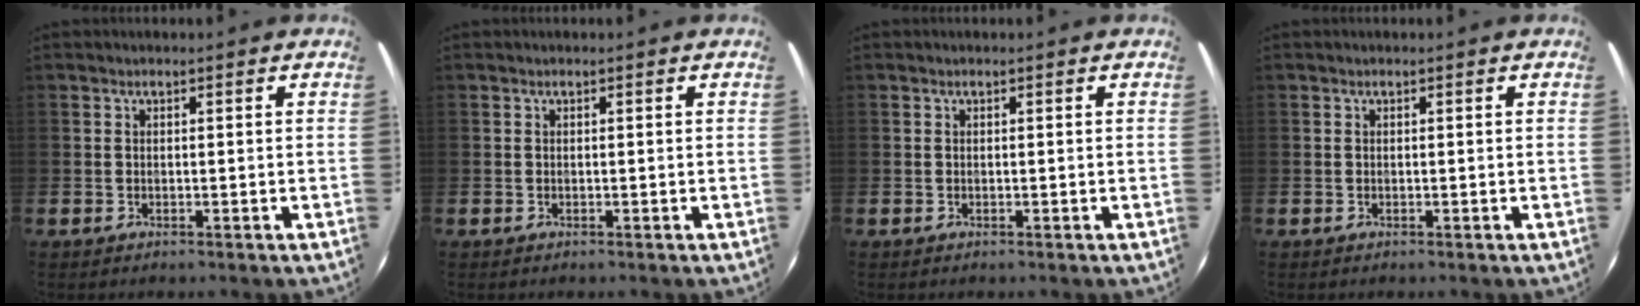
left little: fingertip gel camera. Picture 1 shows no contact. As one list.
[{"total": 0.0}, {"total": 0.0}, {"total": 0.0}]